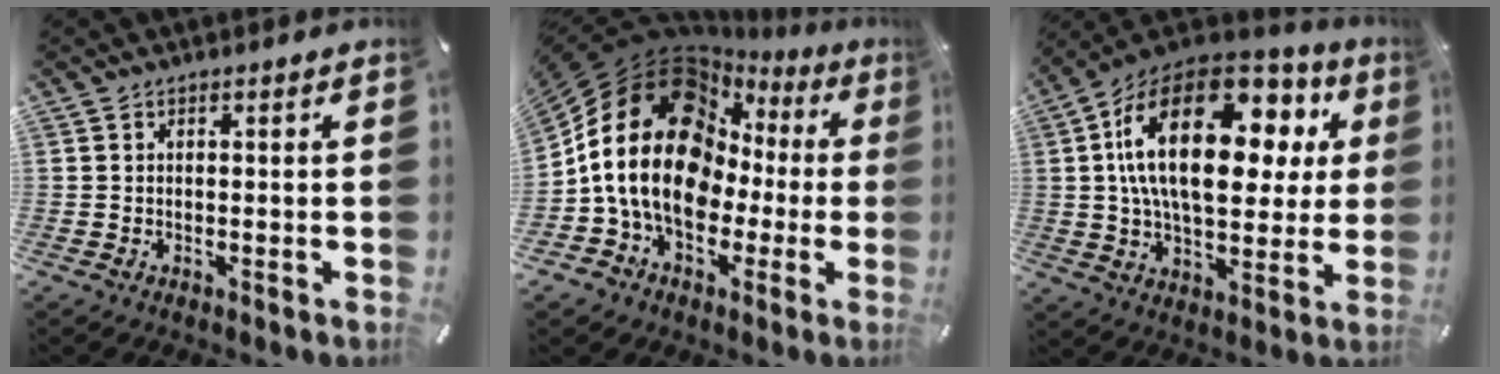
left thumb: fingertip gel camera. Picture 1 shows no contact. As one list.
[{"total": 23.4, "force": [1.6, 18.0, 14.8], "torque": [-0.305, -0.020, 0.029]}, {"total": 25.5, "force": [7.5, 13.9, 20.0], "torque": [-0.376, -0.019, 0.119]}]